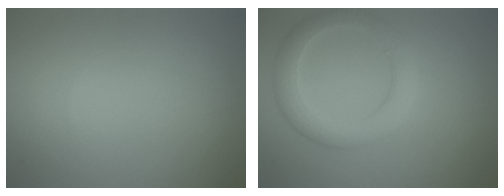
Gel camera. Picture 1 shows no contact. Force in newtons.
{"total": 3.7, "press": 3.6, "slide": 0.2}